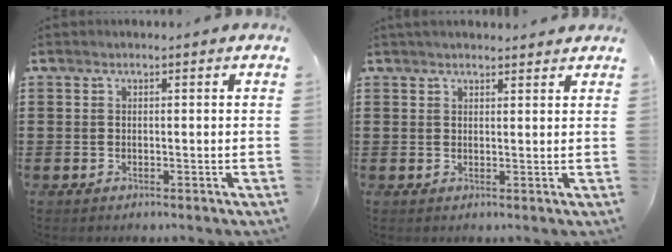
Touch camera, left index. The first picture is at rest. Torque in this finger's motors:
{"motor_torque": [1.07, -1.07, 0.18, 0.04]}